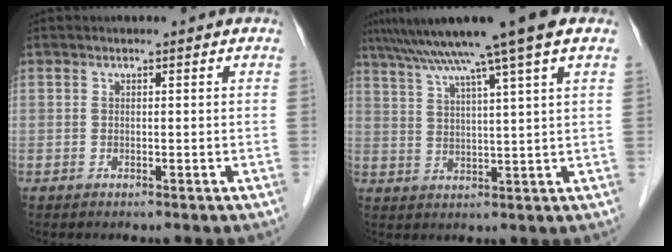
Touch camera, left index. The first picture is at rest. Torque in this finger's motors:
{"motor_torque": [0.79, -0.82, 1.01, 0.21]}